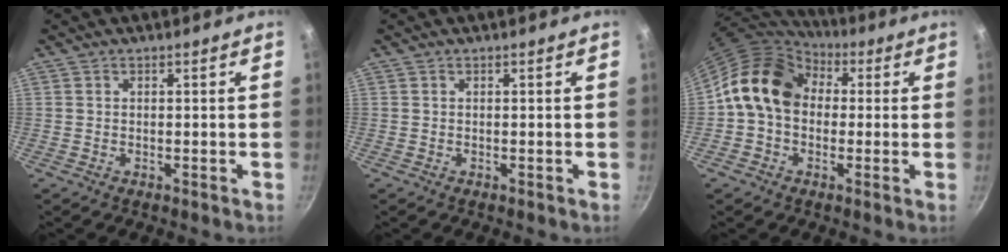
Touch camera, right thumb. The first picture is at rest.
{"total": 0.0}
{"total": 13.8, "force": [1.9, 10.7, 8.5], "torque": [-0.112, 0.028, 0.016]}